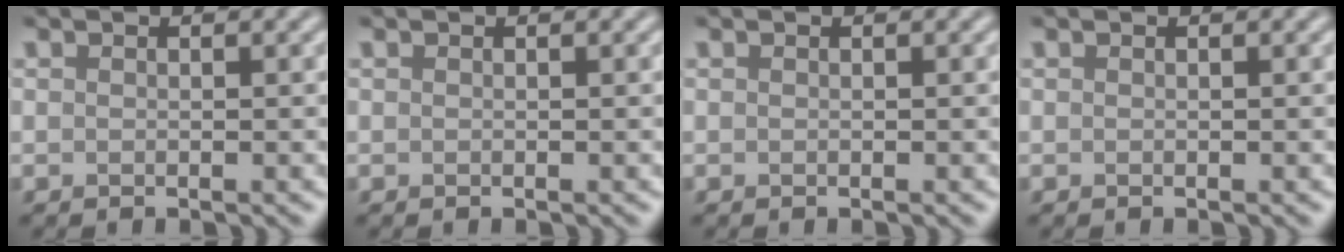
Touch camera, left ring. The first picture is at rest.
{"total": 0.0}
{"total": 0.0}
{"total": 0.0}